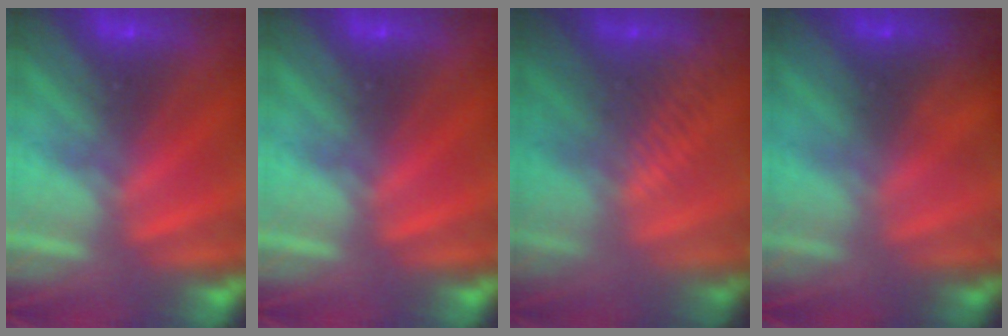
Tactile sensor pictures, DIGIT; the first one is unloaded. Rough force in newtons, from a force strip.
{"total": 0.0}
{"total": 3.0}
{"total": 1.2}